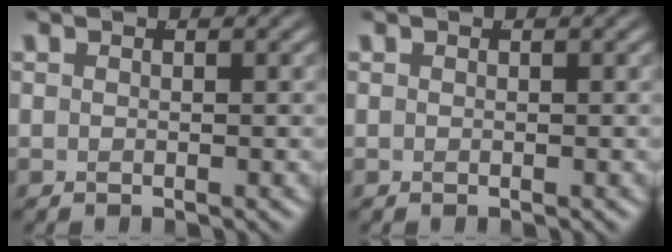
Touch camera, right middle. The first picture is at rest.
{"total": 0.0}